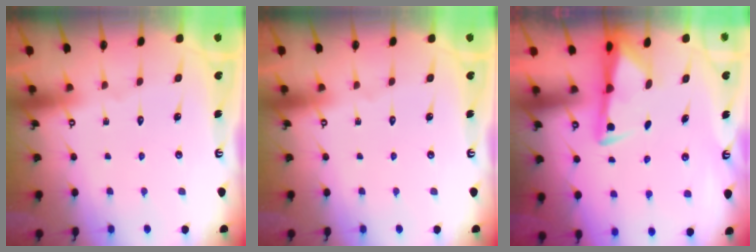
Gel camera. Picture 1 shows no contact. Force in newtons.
{"total": 0.0}
{"total": 2.9, "press": 2.9, "slide": 0.5}